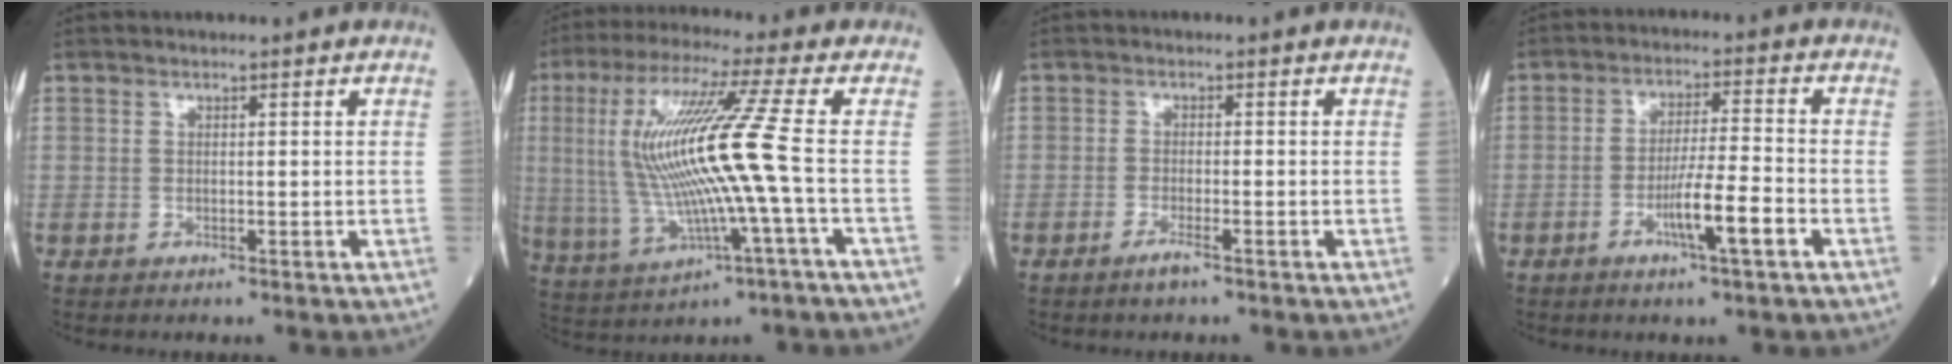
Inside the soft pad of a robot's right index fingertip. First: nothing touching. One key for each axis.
{"total": 14.9, "fx": 0.0, "fy": -0.9, "fz": 14.9, "tx": -0.314, "ty": 0.008, "tz": -0.004}
{"total": 2.0, "fx": -1.4, "fy": 0.2, "fz": 1.4, "tx": -0.030, "ty": -0.002, "tz": -0.027}
{"total": 7.2, "fx": -3.1, "fy": -0.2, "fz": 6.4, "tx": -0.116, "ty": -0.005, "tz": -0.057}